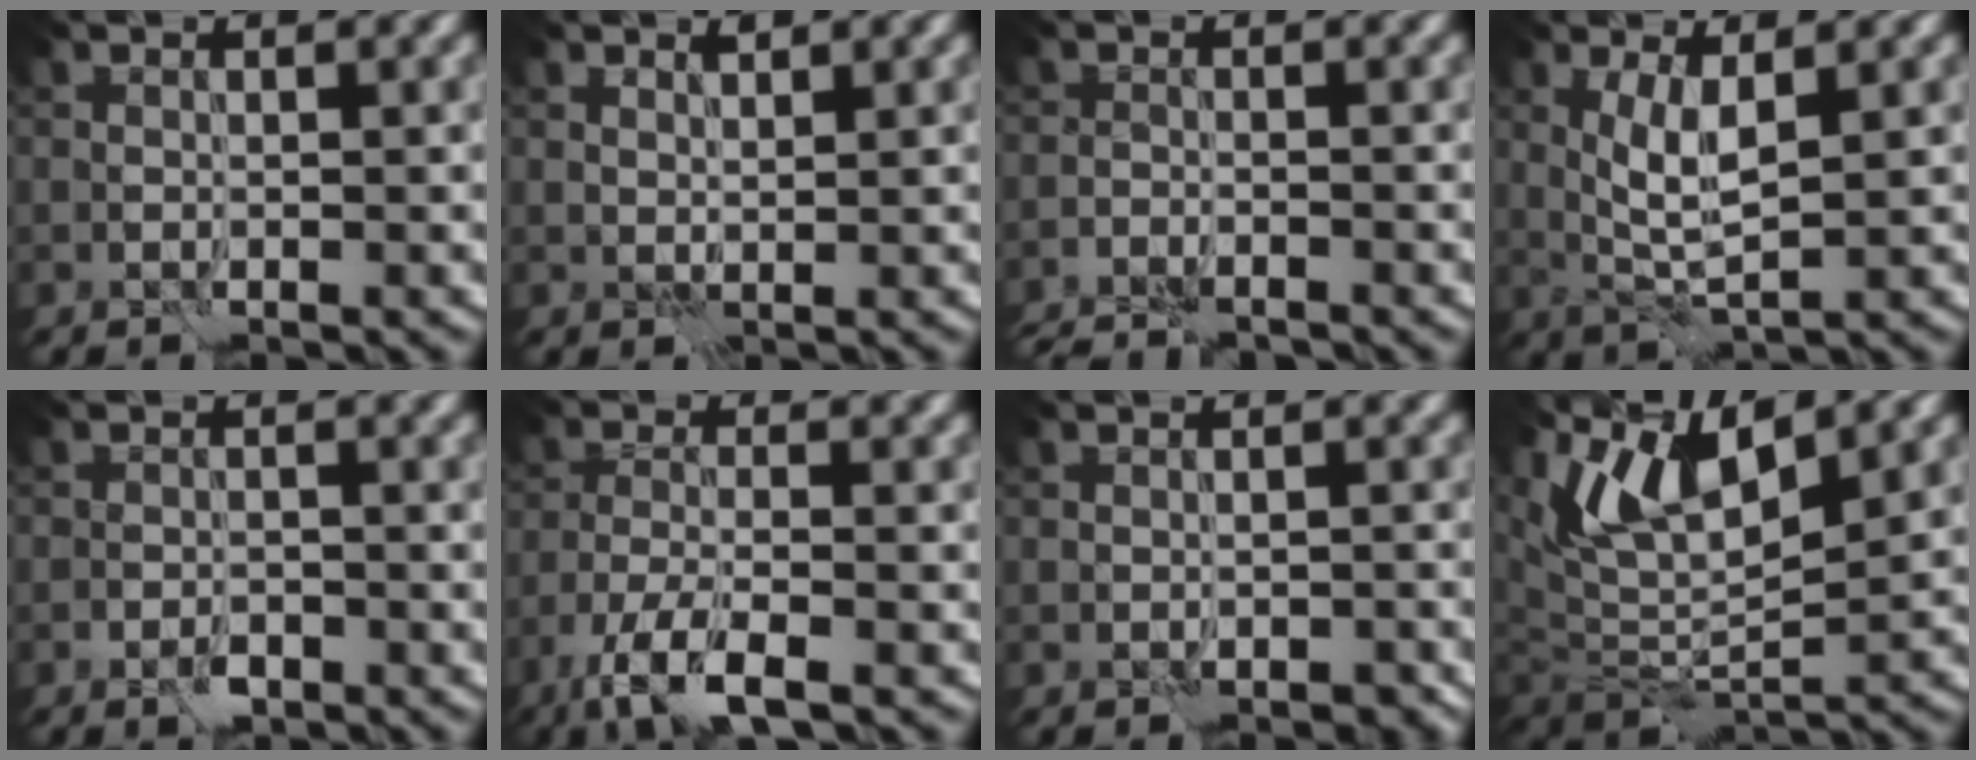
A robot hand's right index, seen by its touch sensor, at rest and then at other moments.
{"total": 0.9, "force": [0.9, 0.2, 0.1], "torque": [-0.004, -0.004, 0.017]}
{"total": 3.8, "force": [-3.6, 0.6, 1.0], "torque": [-0.025, -0.009, -0.059]}
{"total": 3.4, "force": [1.0, 0.8, 3.2], "torque": [-0.067, -0.002, 0.022]}
{"total": 1.4, "force": [-0.9, 0.8, 0.8], "torque": [-0.012, 0.000, -0.018]}
{"total": 5.6, "force": [-3.7, 1.4, 4.0], "torque": [-0.078, -0.009, -0.074]}
{"total": 1.5, "force": [-1.0, 0.9, 0.6], "torque": [-0.012, 0.006, -0.011]}
{"total": 7.6, "force": [5.1, 2.3, 5.2], "torque": [-0.110, -0.002, 0.093]}